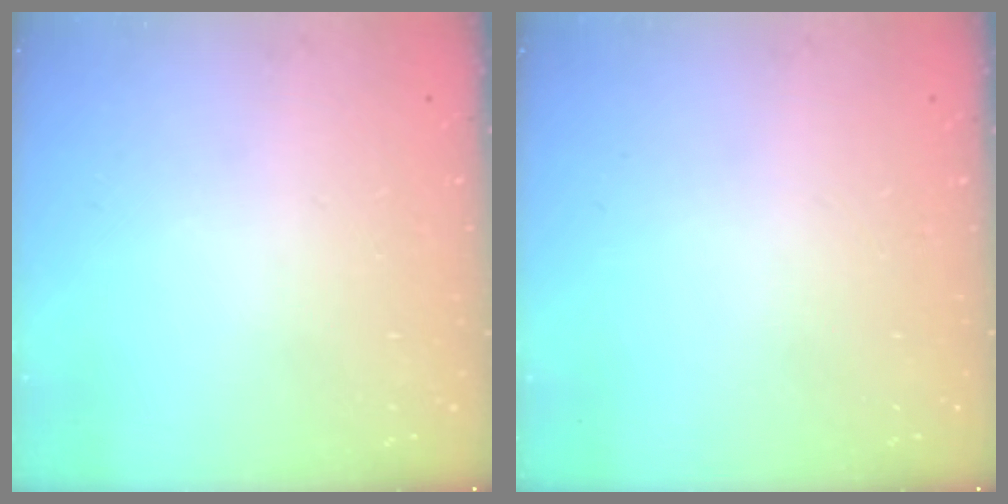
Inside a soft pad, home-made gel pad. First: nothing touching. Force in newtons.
{"total": 0.0}